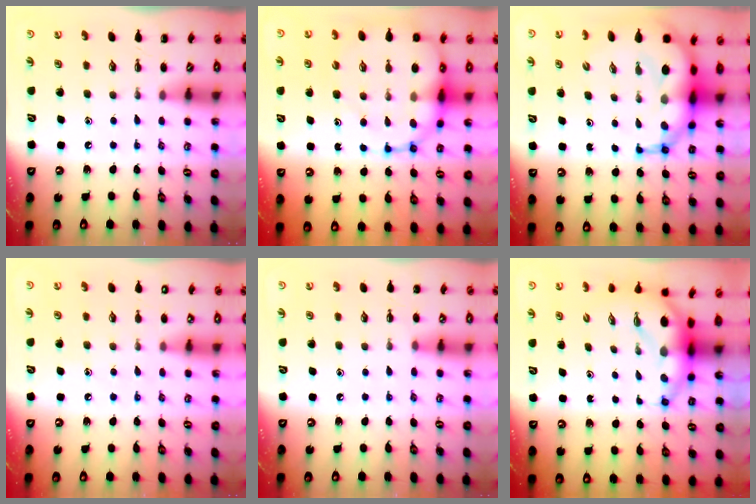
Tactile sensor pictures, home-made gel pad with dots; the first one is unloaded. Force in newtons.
{"total": 20.8, "press": 20.4, "slide": 4.1}
{"total": 15.9, "press": 15.3, "slide": 4.4}
{"total": 8.1, "press": 7.8, "slide": 2.1}
{"total": 7.0, "press": 6.5, "slide": 2.4}
{"total": 7.4, "press": 7.2, "slide": 1.9}